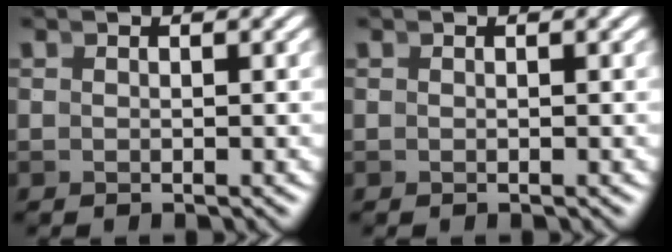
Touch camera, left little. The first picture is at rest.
{"total": 0.0}